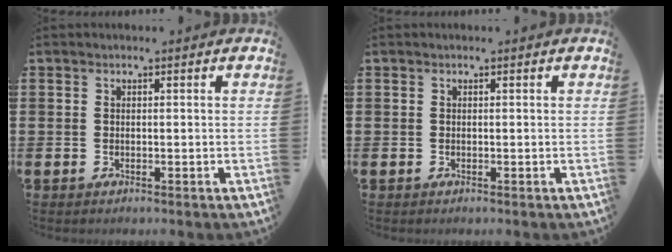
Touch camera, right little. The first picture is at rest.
{"total": 0.0}